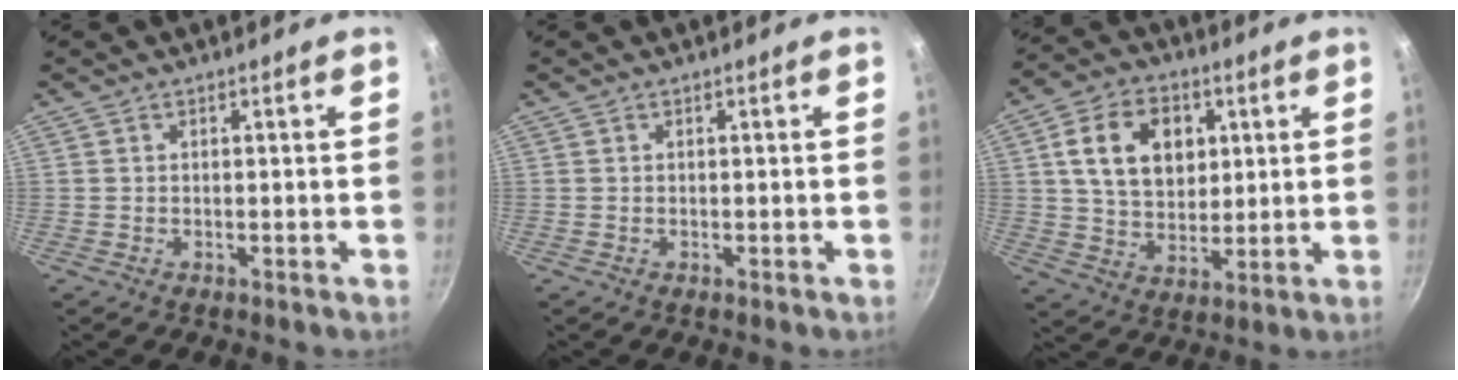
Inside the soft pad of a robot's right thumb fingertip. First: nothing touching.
{"total": 0.0}
{"total": 13.8, "force": [3.7, 10.0, 8.8], "torque": [-0.124, -0.001, 0.059]}